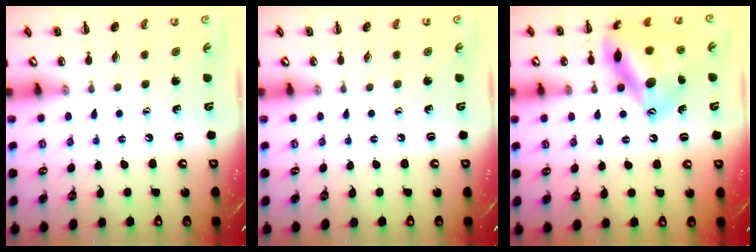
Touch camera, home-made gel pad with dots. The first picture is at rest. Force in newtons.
{"total": 0.0}
{"total": 16.9, "press": 16.9, "slide": 0.9}